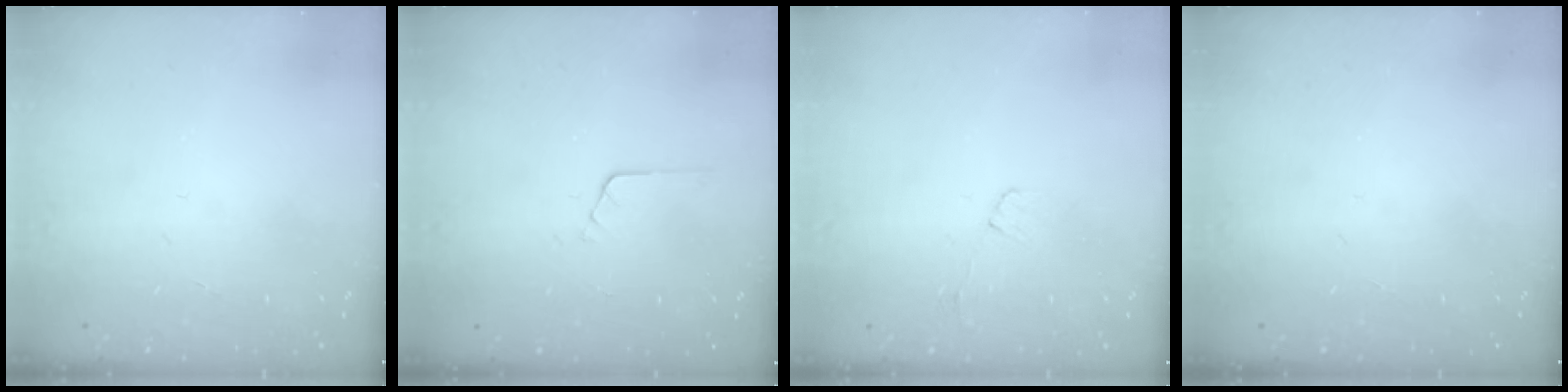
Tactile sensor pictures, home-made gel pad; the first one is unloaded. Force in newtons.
{"total": 3.3, "press": 3.3, "slide": 0.3}
{"total": 4.4, "press": 4.4, "slide": 0.4}
{"total": 0.0}